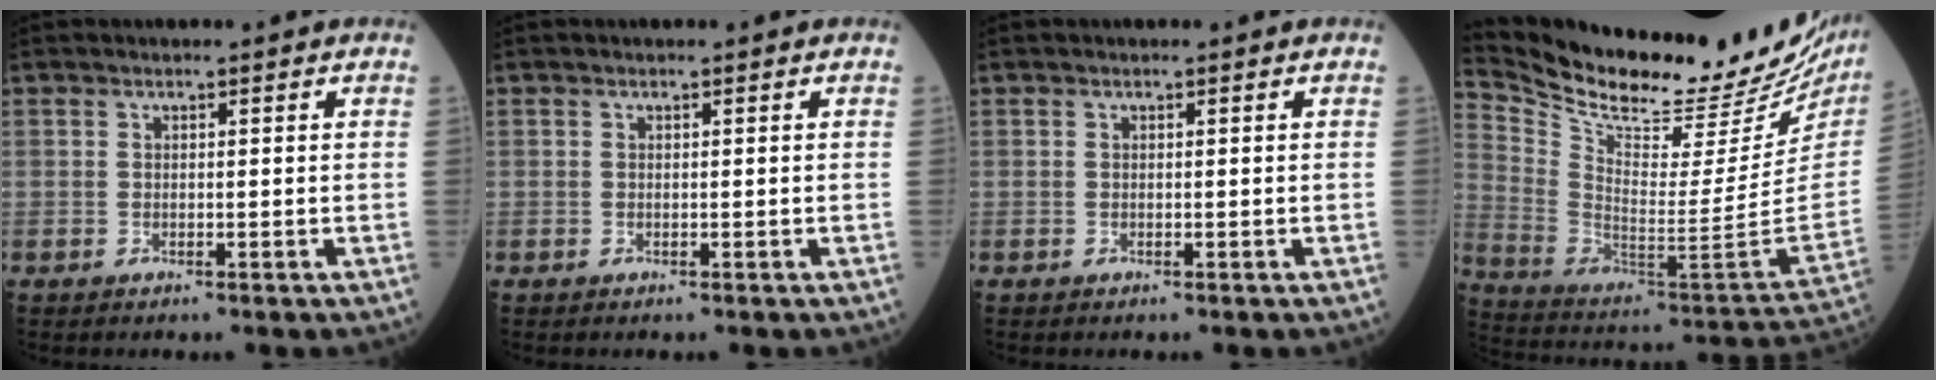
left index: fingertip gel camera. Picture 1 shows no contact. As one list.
[{"total": 0.0}, {"total": 0.0}, {"total": 29.2, "force": [26.2, 5.9, 11.4], "torque": [-0.207, -0.079, 0.371]}]